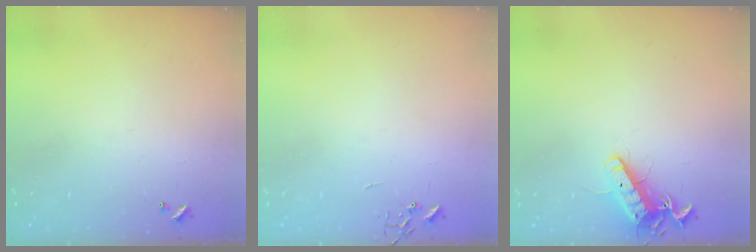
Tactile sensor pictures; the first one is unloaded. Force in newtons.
{"total": 0.0}
{"total": 12.0, "press": 11.9, "slide": 1.2}